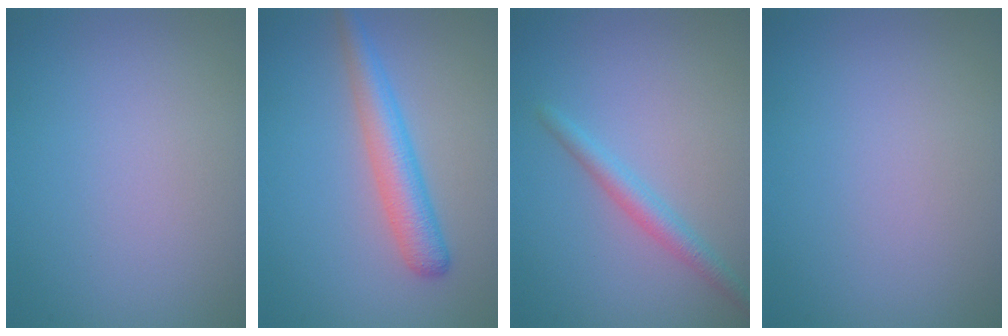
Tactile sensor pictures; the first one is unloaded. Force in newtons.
{"total": 3.7, "press": 3.7, "slide": 0.1}
{"total": 2.2, "press": 2.2, "slide": 0.1}
{"total": 0.0}